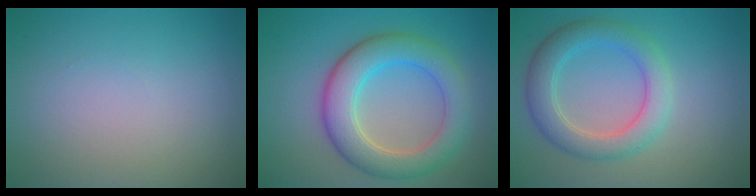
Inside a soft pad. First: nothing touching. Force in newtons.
{"total": 6.4, "press": 6.4, "slide": 0.3}
{"total": 4.6, "press": 4.6, "slide": 0.4}